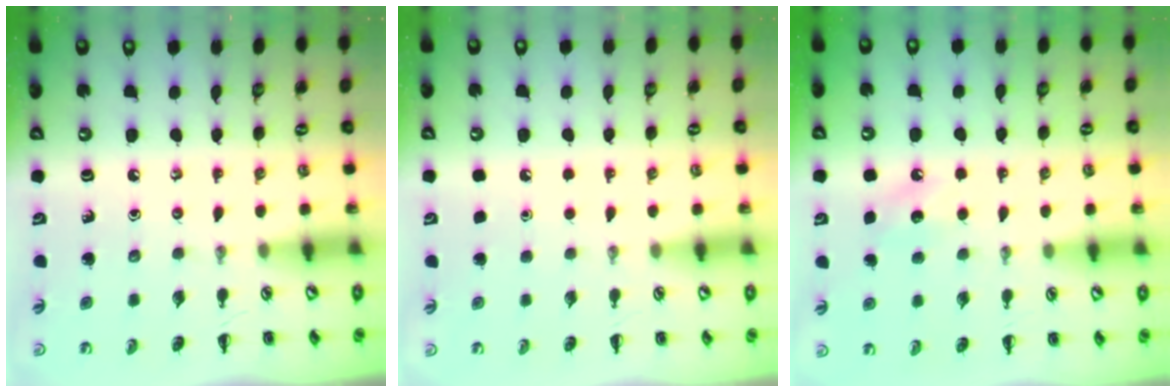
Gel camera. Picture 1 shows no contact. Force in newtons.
{"total": 1.6, "press": 1.6, "slide": 0.1}
{"total": 5.6, "press": 5.4, "slide": 1.5}